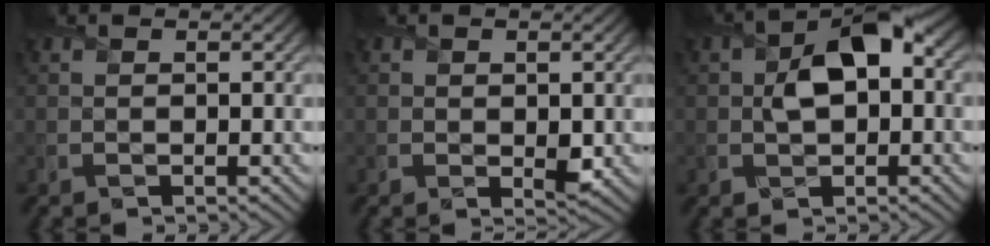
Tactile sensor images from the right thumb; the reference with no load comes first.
{"total": 2.2, "force": [0.0, 1.5, 1.6], "torque": [-0.030, -0.010, 0.005]}
{"total": 7.3, "force": [0.4, 4.4, 5.8], "torque": [-0.096, 0.006, 0.004]}